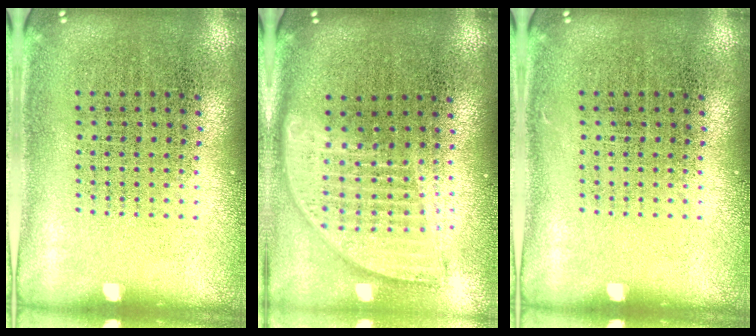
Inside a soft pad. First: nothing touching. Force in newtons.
{"total": 1.8, "press": 1.5, "slide": 1.0}
{"total": 0.0}